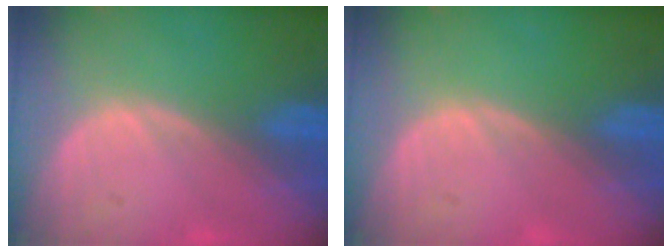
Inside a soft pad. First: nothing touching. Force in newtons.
{"total": 0.0}